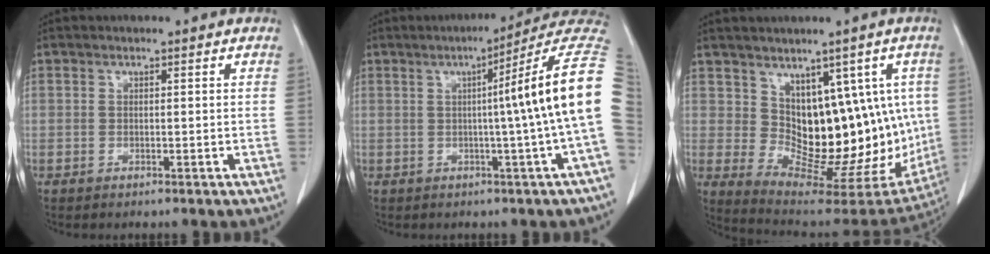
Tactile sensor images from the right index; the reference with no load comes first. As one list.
[{"total": 13.1, "force": [1.1, -2.4, 12.8], "torque": [-0.146, 0.016, 0.004]}, {"total": 16.1, "force": [2.5, 9.1, 13.1], "torque": [-0.159, 0.002, 0.065]}]